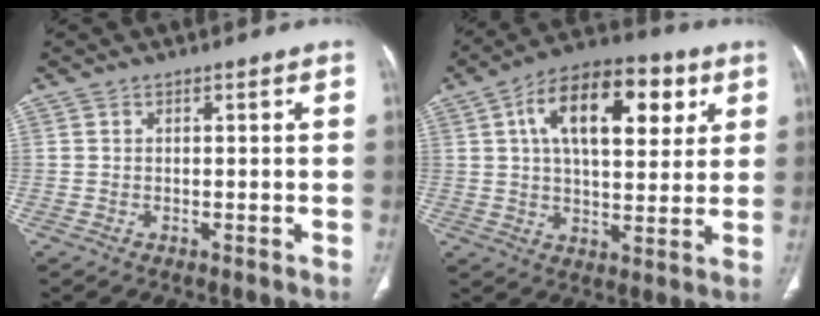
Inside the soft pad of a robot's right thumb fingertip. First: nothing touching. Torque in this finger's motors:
{"motor_torque": [-0.95, 1.66, 0.98, 0.51, 0.13]}